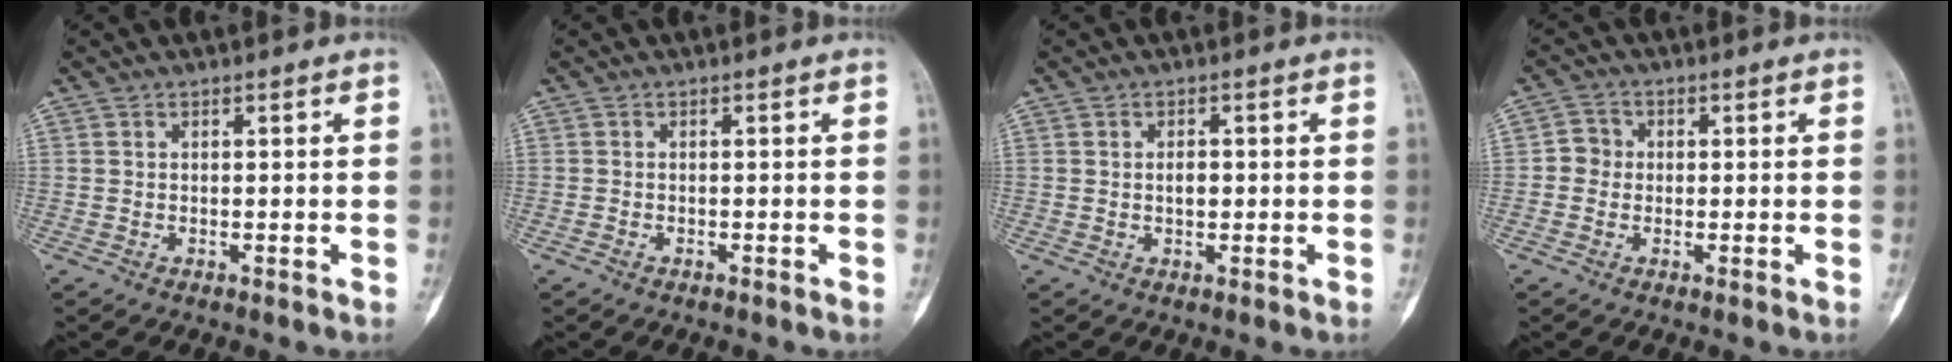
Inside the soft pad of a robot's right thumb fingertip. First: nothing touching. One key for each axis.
{"total": 0.6, "fx": -0.5, "fy": 0.2, "fz": 0.2, "tx": -0.009, "ty": 0.001, "tz": -0.011}
{"total": 2.1, "fx": -0.1, "fy": 1.3, "fz": 1.7, "tx": -0.019, "ty": 0.003, "tz": -0.003}
{"total": 3.2, "fx": -0.3, "fy": 3.0, "fz": 1.0, "tx": 0.002, "ty": 0.009, "tz": -0.014}